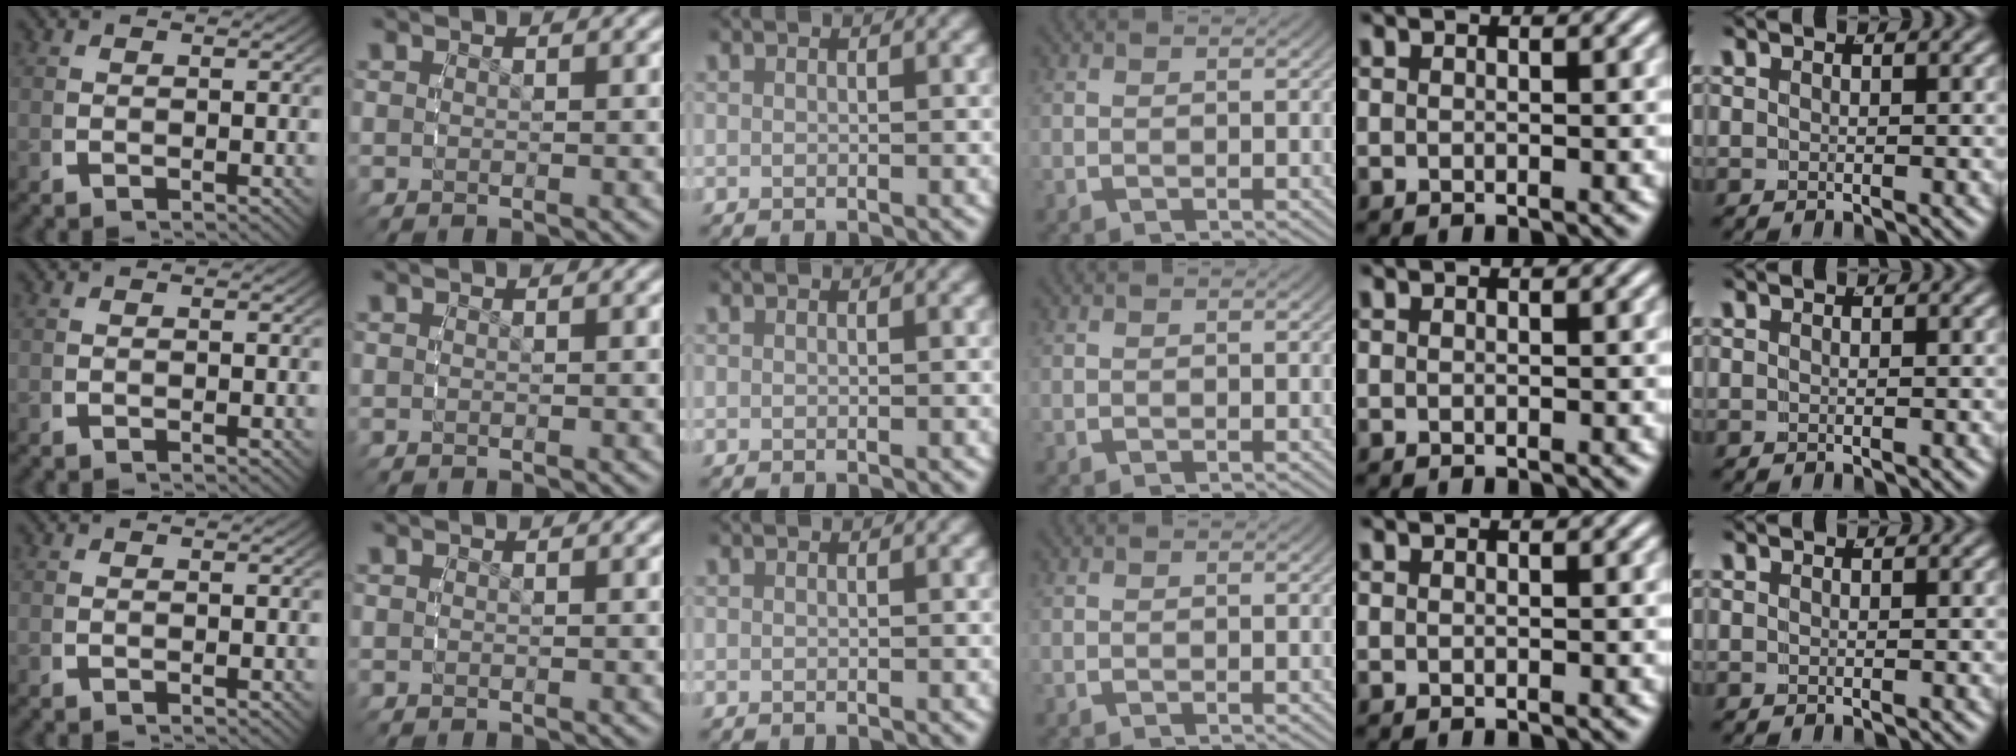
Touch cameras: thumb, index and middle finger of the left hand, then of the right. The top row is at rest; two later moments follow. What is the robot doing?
{"motion": "reach", "object": "pen bag"}